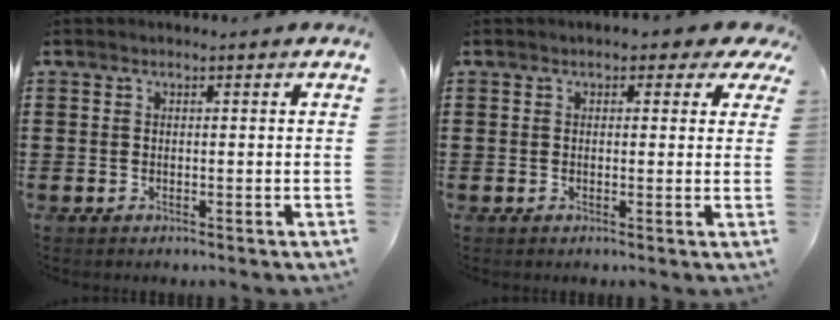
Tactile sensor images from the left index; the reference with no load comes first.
{"total": 2.0, "force": [1.2, 1.2, 1.2], "torque": [-0.013, 0.002, 0.016]}